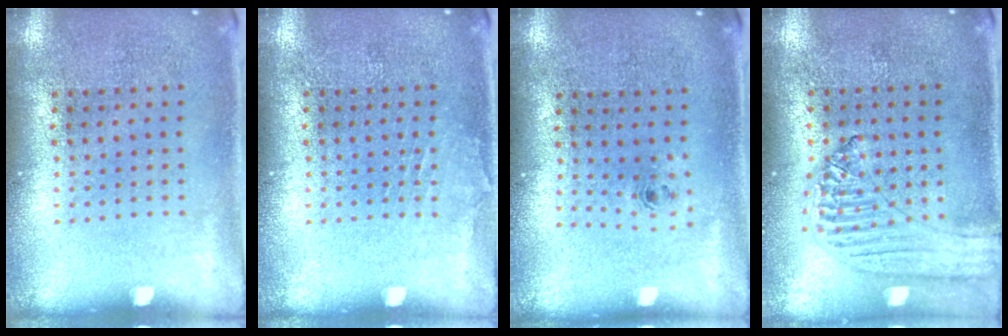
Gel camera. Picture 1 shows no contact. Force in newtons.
{"total": 0.7, "press": 0.7, "slide": 0.1}
{"total": 0.6, "press": 0.2, "slide": 0.6}
{"total": 1.2, "press": 1.2, "slide": 0.1}